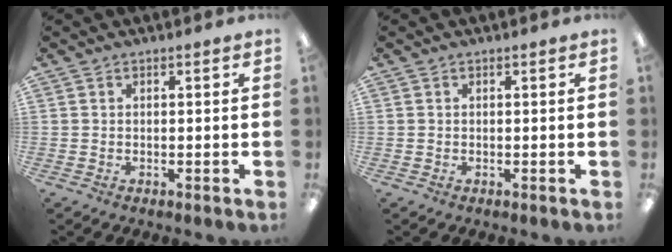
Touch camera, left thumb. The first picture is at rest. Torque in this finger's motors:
{"motor_torque": [-0.09, 0.11, 0.02, -0.13, 0.00]}